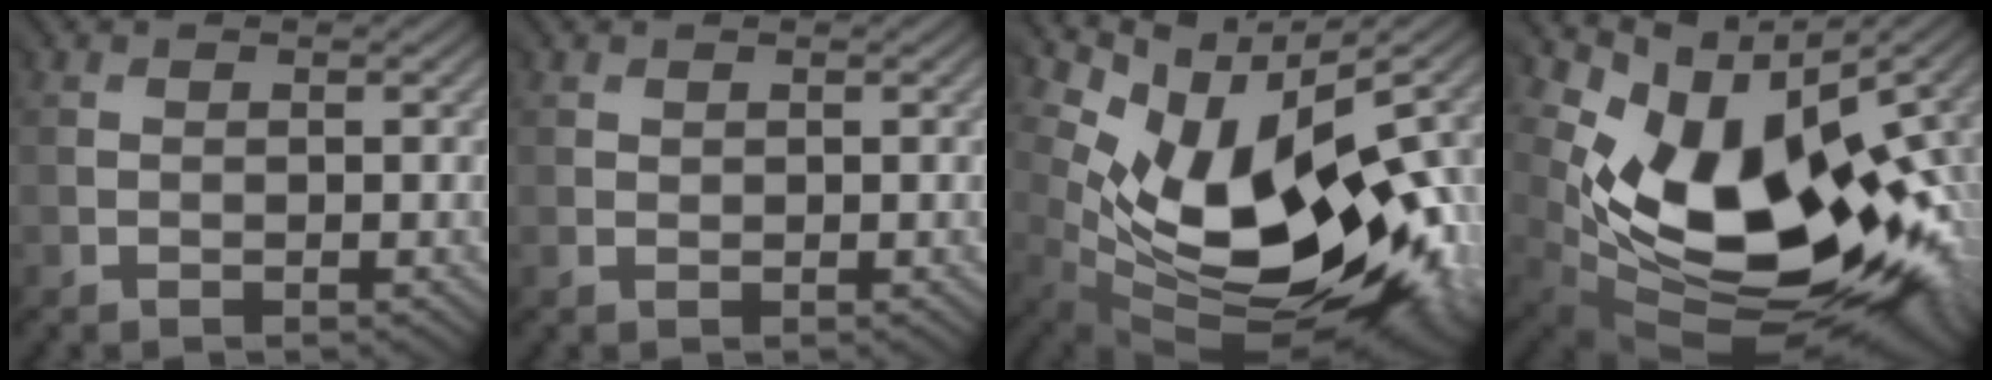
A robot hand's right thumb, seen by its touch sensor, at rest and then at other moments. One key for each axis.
{"total": 1.0, "fx": 0.9, "fy": 0.5, "fz": 0.0, "tx": 0.001, "ty": 0.000, "tz": 0.019}
{"total": 13.2, "fx": 0.1, "fy": 7.2, "fz": 11.1, "tx": -0.165, "ty": -0.023, "tz": 0.017}
{"total": 13.4, "fx": 1.6, "fy": 8.7, "fz": 10.1, "tx": -0.162, "ty": -0.013, "tz": 0.035}